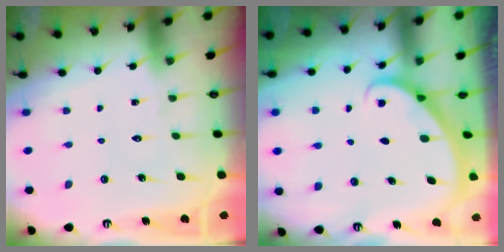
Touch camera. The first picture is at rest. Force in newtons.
{"total": 2.0, "press": 2.0, "slide": 0.1}